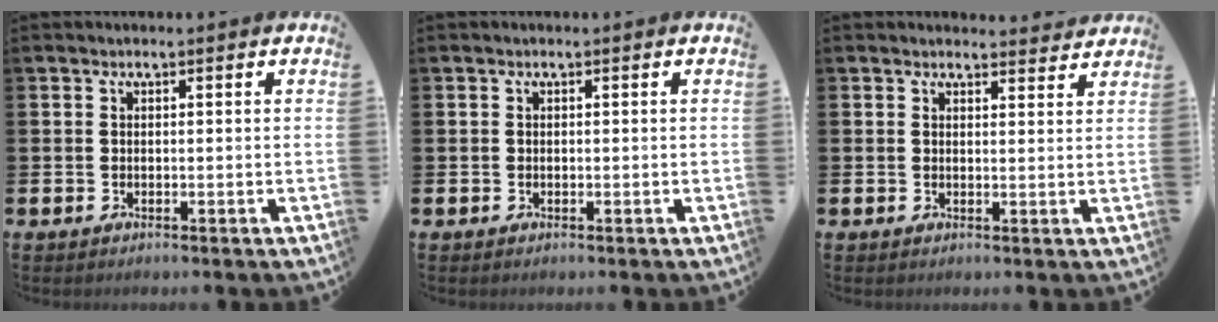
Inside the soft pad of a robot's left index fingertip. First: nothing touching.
{"total": 0.0}
{"total": 2.4, "force": [2.4, 0.4, -0.1], "torque": [0.006, -0.015, 0.041]}